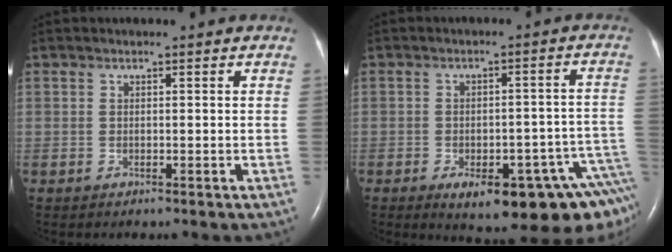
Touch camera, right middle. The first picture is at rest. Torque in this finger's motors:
{"motor_torque": [1.16, -0.98, 0.19, 0.09]}